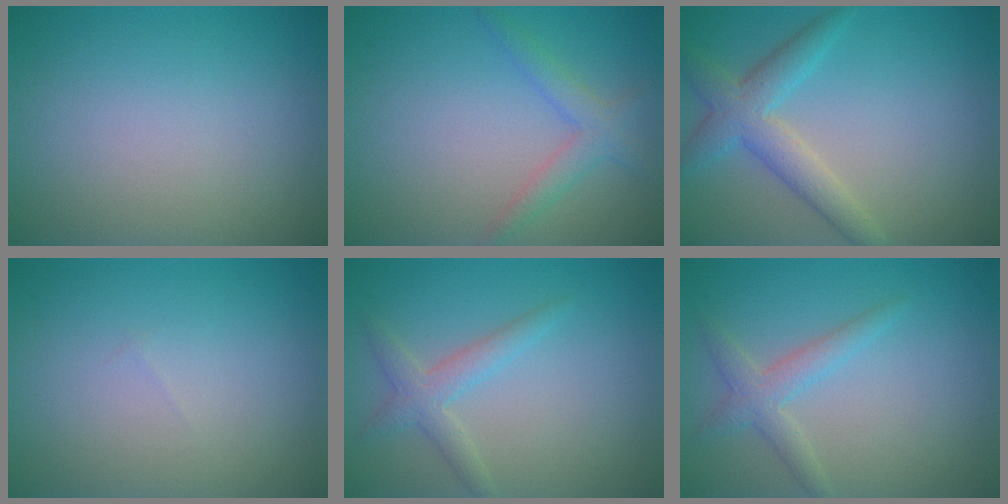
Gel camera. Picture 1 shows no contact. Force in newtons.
{"total": 2.3, "press": 2.3, "slide": 0.1}
{"total": 3.9, "press": 3.9, "slide": 0.1}
{"total": 0.0}
{"total": 2.4, "press": 2.4, "slide": 0.2}
{"total": 2.4, "press": 2.4, "slide": 0.2}